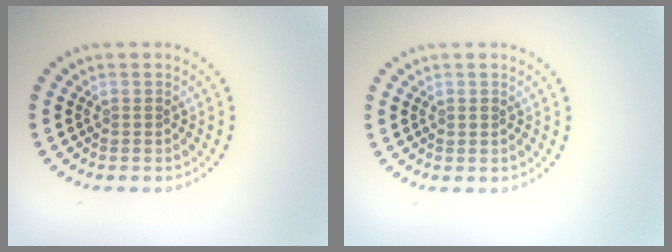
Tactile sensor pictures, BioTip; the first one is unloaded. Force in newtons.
{"total": 0.6, "press": 0.6, "slide": 0.0}